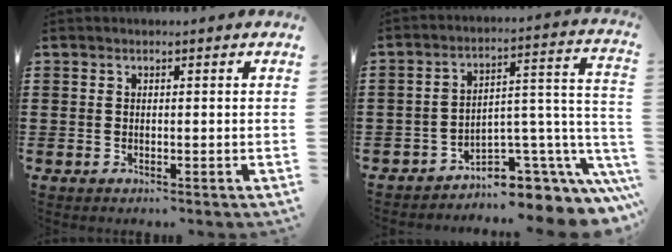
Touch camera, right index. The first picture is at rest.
{"total": 5.3, "force": [-3.6, 2.8, 2.6], "torque": [-0.043, -0.017, -0.064]}